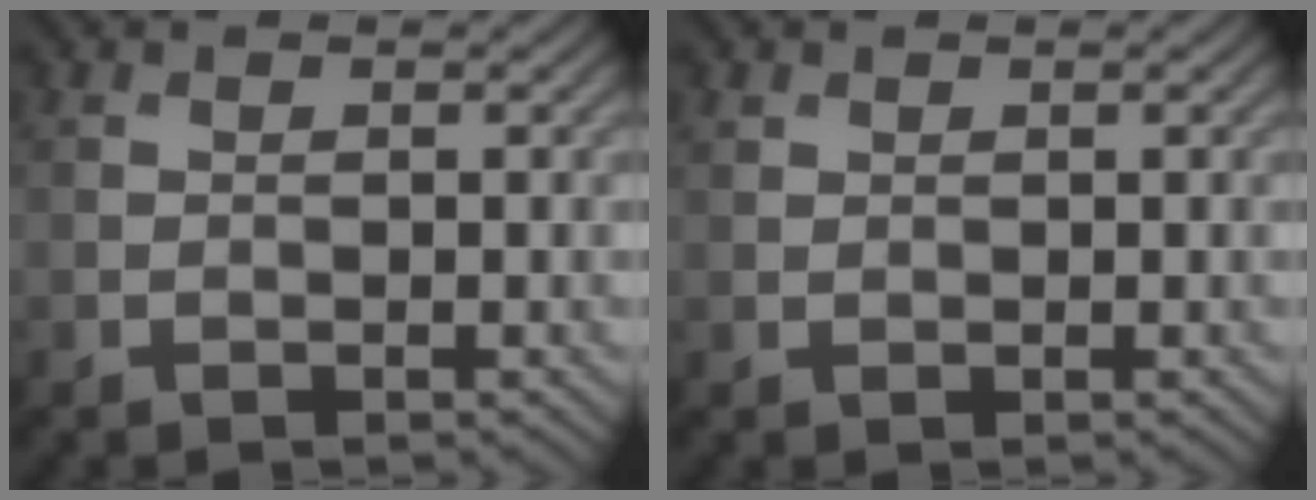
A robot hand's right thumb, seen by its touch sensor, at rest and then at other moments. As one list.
[{"total": 0.6, "force": [0.5, 0.4, 0.2], "torque": [-0.004, -0.002, 0.013]}]